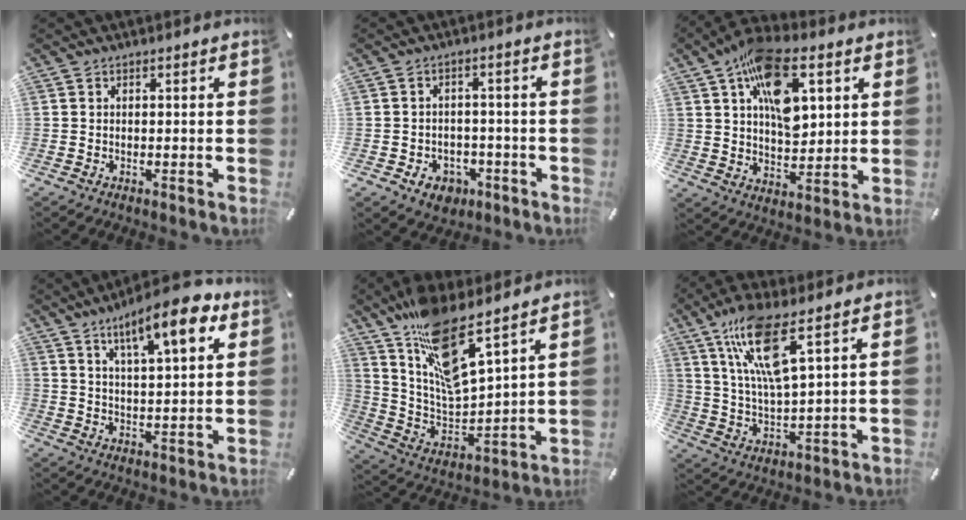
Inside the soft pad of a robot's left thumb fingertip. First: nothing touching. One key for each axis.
{"total": 5.6, "fx": -2.5, "fy": 4.5, "fz": 2.3, "tx": -0.034, "ty": 0.014, "tz": -0.044}
{"total": 16.9, "fx": 6.6, "fy": 9.5, "fz": 12.4, "tx": -0.200, "ty": -0.012, "tz": 0.117}
{"total": 13.7, "fx": 8.6, "fy": 4.1, "fz": 9.8, "tx": -0.150, "ty": -0.038, "tz": 0.140}
{"total": 15.8, "fx": 12.3, "fy": 3.6, "fz": 9.1, "tx": -0.184, "ty": -0.099, "tz": 0.214}
{"total": 14.3, "fx": 8.2, "fy": 3.6, "fz": 11.2, "tx": -0.235, "ty": -0.025, "tz": 0.140}